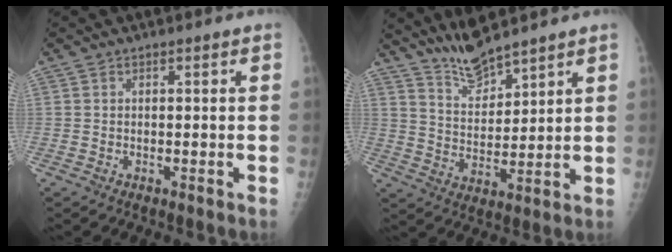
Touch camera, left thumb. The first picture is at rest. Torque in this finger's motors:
{"motor_torque": [0.27, -0.14, -0.17, -0.30, 0.00]}